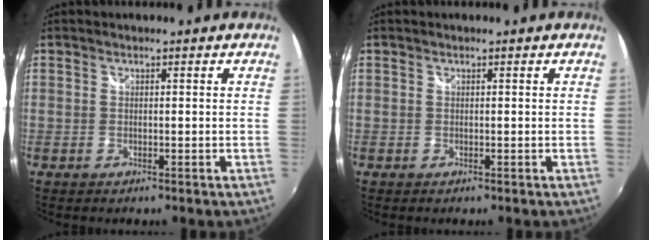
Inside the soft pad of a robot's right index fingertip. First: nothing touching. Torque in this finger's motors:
{"motor_torque": [0.00, 0.01, 0.00, 0.00]}